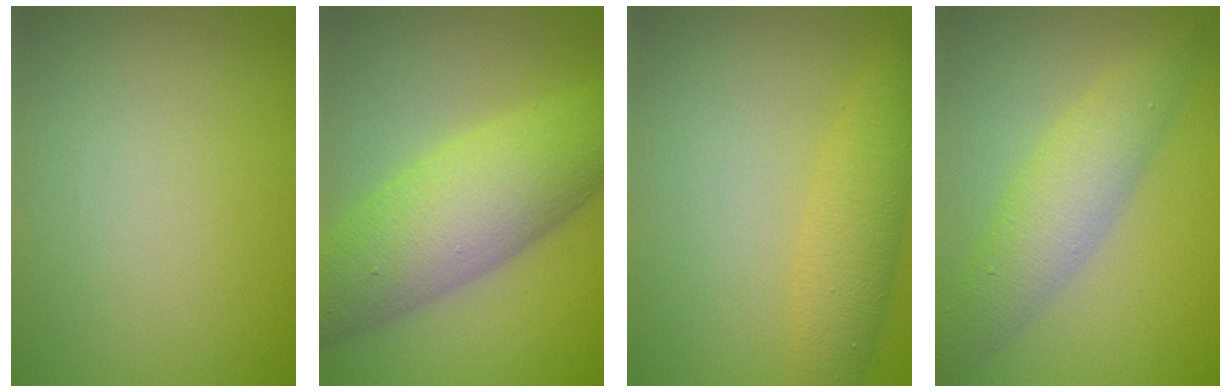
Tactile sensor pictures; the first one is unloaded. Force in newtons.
{"total": 8.9, "press": 8.9, "slide": 0.2}
{"total": 3.3, "press": 3.3, "slide": 0.1}
{"total": 4.4, "press": 4.4, "slide": 0.2}